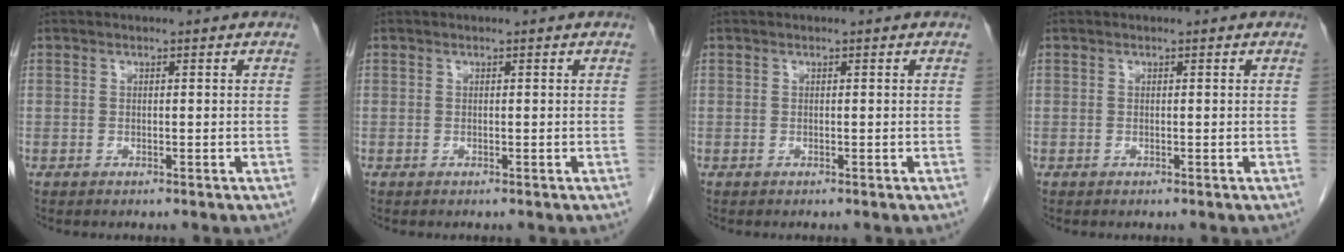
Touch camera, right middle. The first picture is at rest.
{"total": 0.0}
{"total": 0.0}
{"total": 0.0}